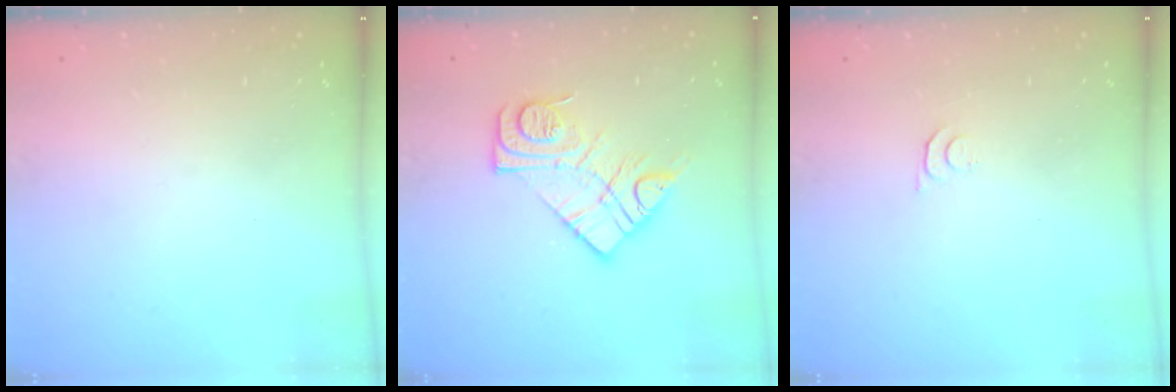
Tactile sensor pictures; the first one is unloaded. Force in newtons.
{"total": 13.2, "press": 13.2, "slide": 1.0}
{"total": 4.1, "press": 4.0, "slide": 0.6}